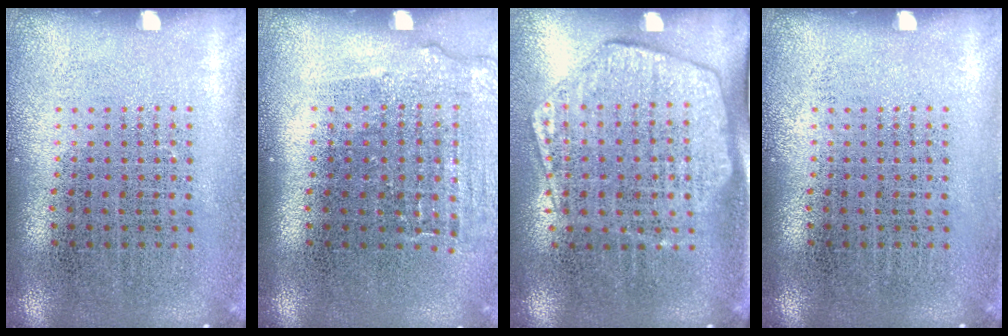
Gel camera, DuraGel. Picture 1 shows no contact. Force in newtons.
{"total": 1.1, "press": 1.0, "slide": 0.4}
{"total": 1.8, "press": 1.6, "slide": 0.8}
{"total": 0.0}